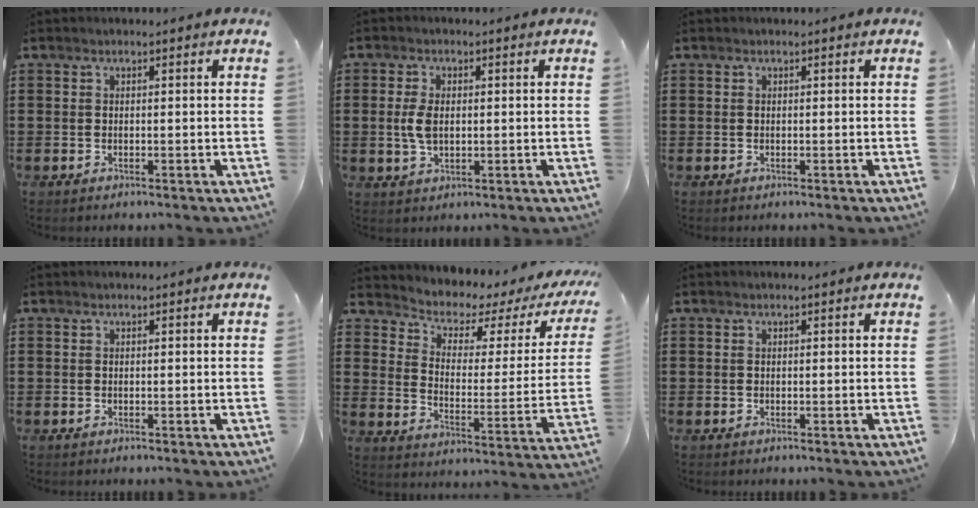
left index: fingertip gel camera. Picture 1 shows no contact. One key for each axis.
{"total": 4.2, "fx": 0.4, "fy": 2.3, "fz": 3.5, "tx": -0.094, "ty": -0.001, "tz": -0.001}
{"total": 0.0}
{"total": 0.0}
{"total": 3.5, "fx": 3.0, "fy": 1.5, "fz": 1.1, "tx": -0.045, "ty": -0.027, "tz": 0.043}
{"total": 0.0}